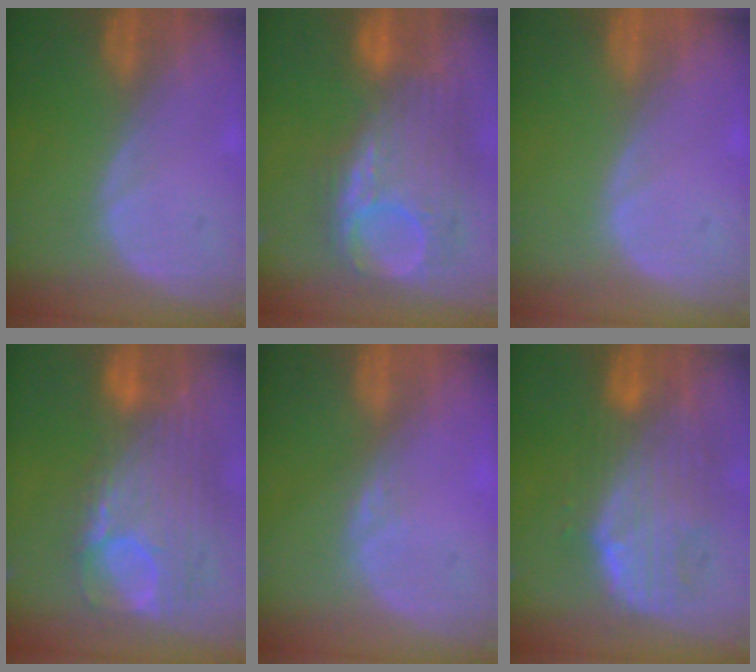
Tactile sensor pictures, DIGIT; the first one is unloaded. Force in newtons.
{"total": 11.8, "press": 10.6, "slide": 5.1}
{"total": 0.0}
{"total": 12.5, "press": 10.6, "slide": 6.7}
{"total": 1.5, "press": 1.3, "slide": 0.8}
{"total": 10.6, "press": 9.1, "slide": 5.4}